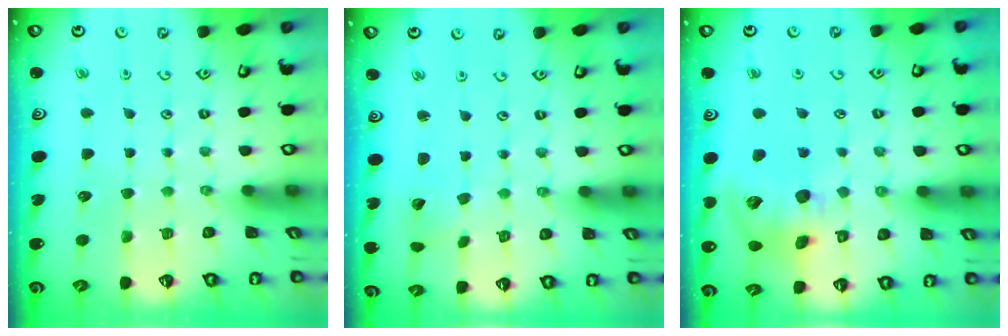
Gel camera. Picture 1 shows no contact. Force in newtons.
{"total": 2.2, "press": 2.2, "slide": 0.2}
{"total": 13.9, "press": 13.8, "slide": 2.1}